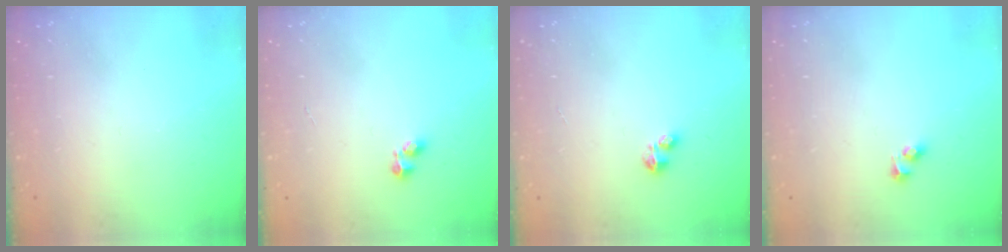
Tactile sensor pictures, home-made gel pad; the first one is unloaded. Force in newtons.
{"total": 2.2, "press": 2.1, "slide": 0.6}
{"total": 1.6, "press": 1.6, "slide": 0.3}
{"total": 2.7, "press": 2.5, "slide": 1.2}